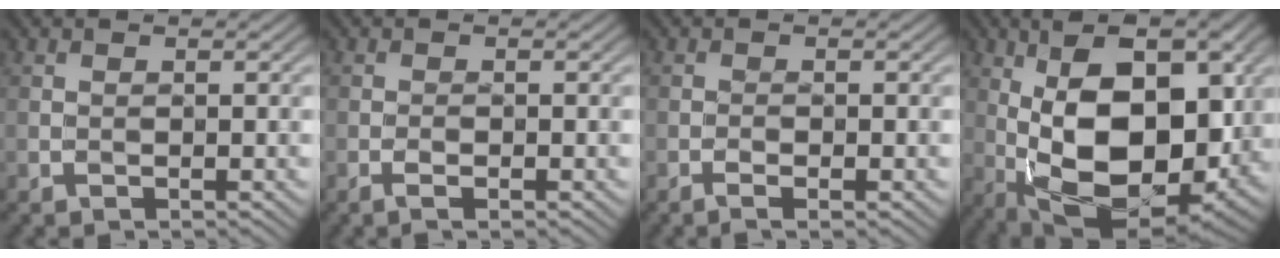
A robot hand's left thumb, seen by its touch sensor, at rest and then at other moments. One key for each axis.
{"total": 1.2, "fx": -0.8, "fy": 0.1, "fz": 1.0, "tx": -0.021, "ty": -0.001, "tz": -0.013}
{"total": 1.3, "fx": -0.9, "fy": 0.0, "fz": 1.0, "tx": -0.022, "ty": -0.001, "tz": -0.015}
{"total": 16.6, "fx": 1.8, "fy": 8.7, "fz": 14.0, "tx": -0.225, "ty": -0.001, "tz": 0.022}